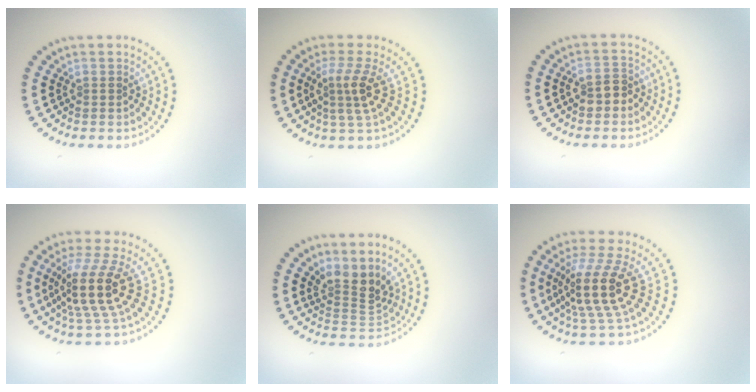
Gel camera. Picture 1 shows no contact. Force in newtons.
{"total": 3.1, "press": 2.2, "slide": 2.1}
{"total": 2.1, "press": 2.0, "slide": 0.4}
{"total": 4.9, "press": 3.7, "slide": 3.3}
{"total": 3.4, "press": 2.3, "slide": 2.5}
{"total": 5.0, "press": 3.6, "slide": 3.4}